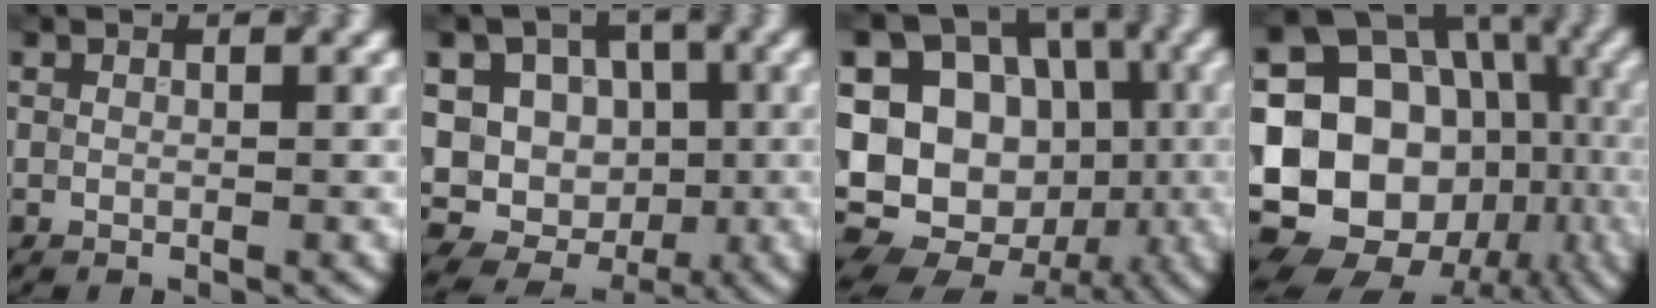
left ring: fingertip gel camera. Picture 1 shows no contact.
{"total": 14.5, "force": [-0.2, 13.4, 5.6], "torque": [-0.113, 0.023, -0.015]}
{"total": 14.4, "force": [-2.2, 11.8, 7.9], "torque": [-0.134, -0.007, -0.045]}
{"total": 22.7, "force": [-4.3, 19.2, 11.4], "torque": [-0.173, 0.009, -0.094]}